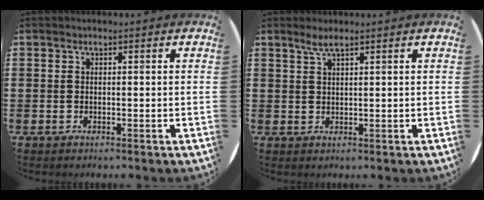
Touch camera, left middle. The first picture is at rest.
{"total": 2.1, "force": [1.6, 0.1, 1.4], "torque": [-0.031, 0.003, 0.028]}